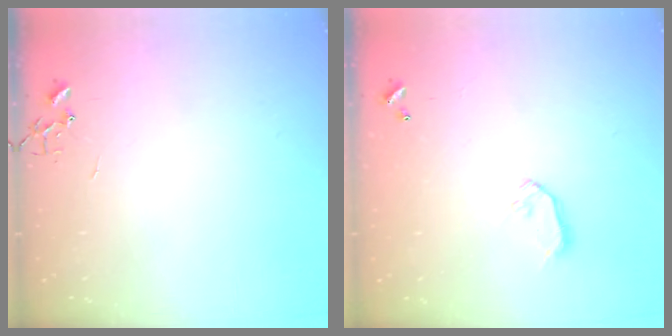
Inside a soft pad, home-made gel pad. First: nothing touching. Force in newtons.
{"total": 7.3, "press": 7.3, "slide": 0.4}